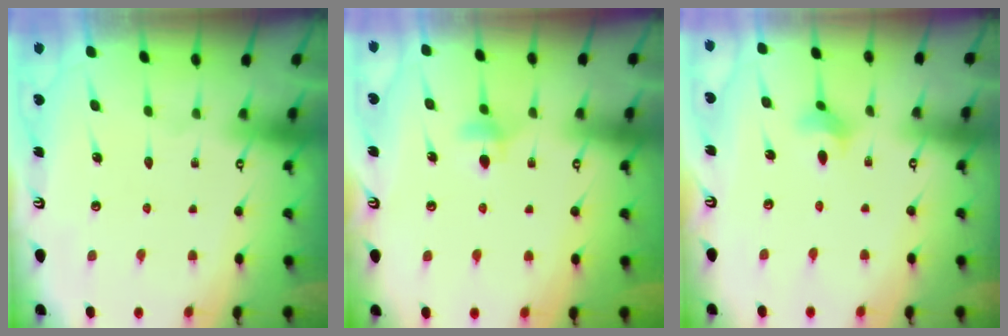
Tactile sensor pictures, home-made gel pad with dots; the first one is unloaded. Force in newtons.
{"total": 4.3, "press": 4.2, "slide": 0.7}
{"total": 2.7, "press": 2.6, "slide": 0.5}